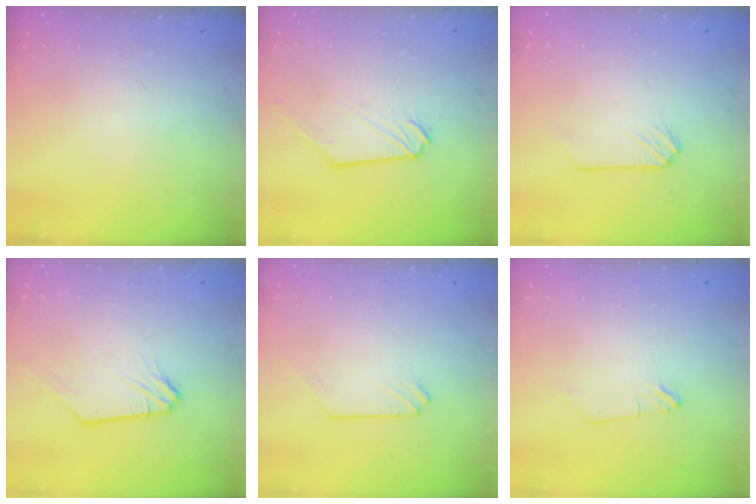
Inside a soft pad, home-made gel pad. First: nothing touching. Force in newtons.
{"total": 0.9, "press": 0.9, "slide": 0.2}
{"total": 0.0}
{"total": 1.2, "press": 1.2, "slide": 0.2}
{"total": 0.0}
{"total": 0.0}